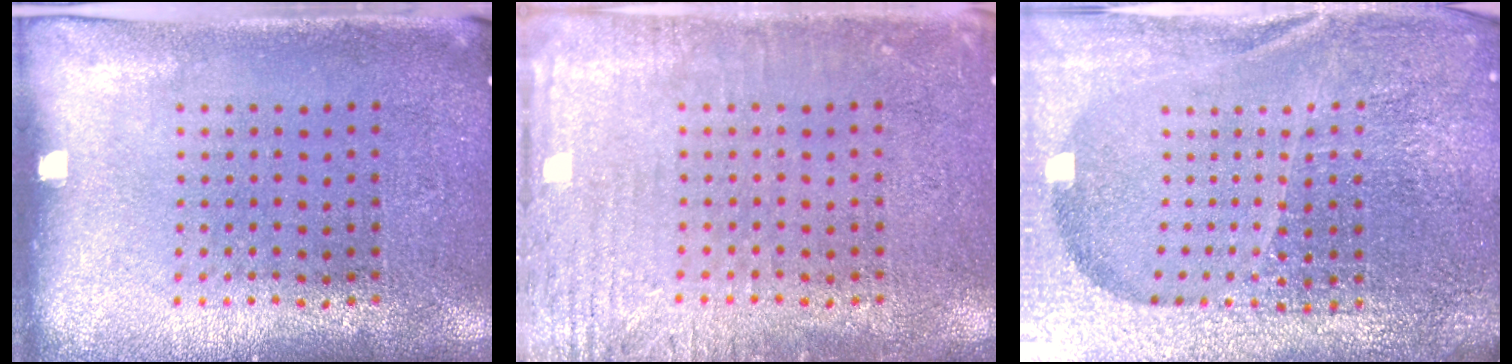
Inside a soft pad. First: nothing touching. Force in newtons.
{"total": 3.0, "press": 3.0, "slide": 0.3}
{"total": 6.4, "press": 5.5, "slide": 3.1}